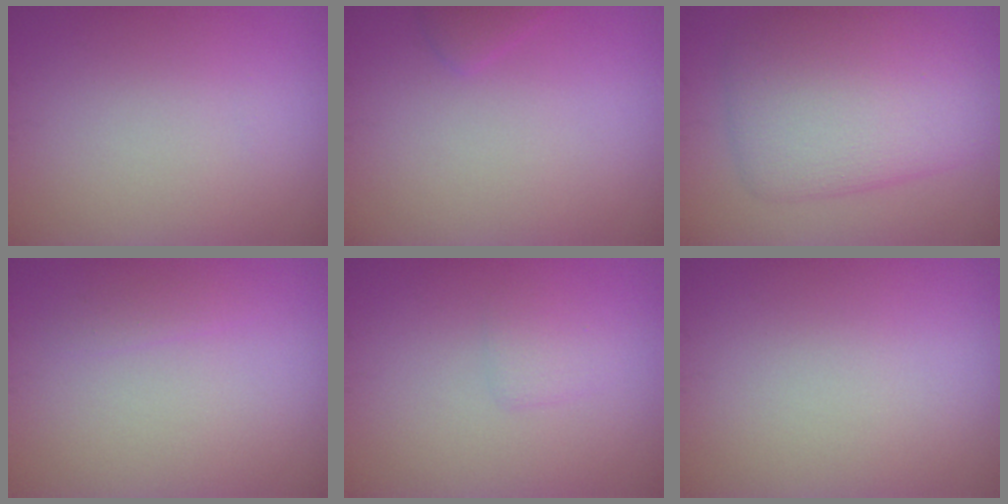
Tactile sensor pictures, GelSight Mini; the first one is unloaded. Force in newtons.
{"total": 1.0, "press": 1.0, "slide": 0.1}
{"total": 7.2, "press": 7.2, "slide": 0.2}
{"total": 0.8, "press": 0.8, "slide": 0.0}
{"total": 1.1, "press": 1.1, "slide": 0.1}
{"total": 0.0}